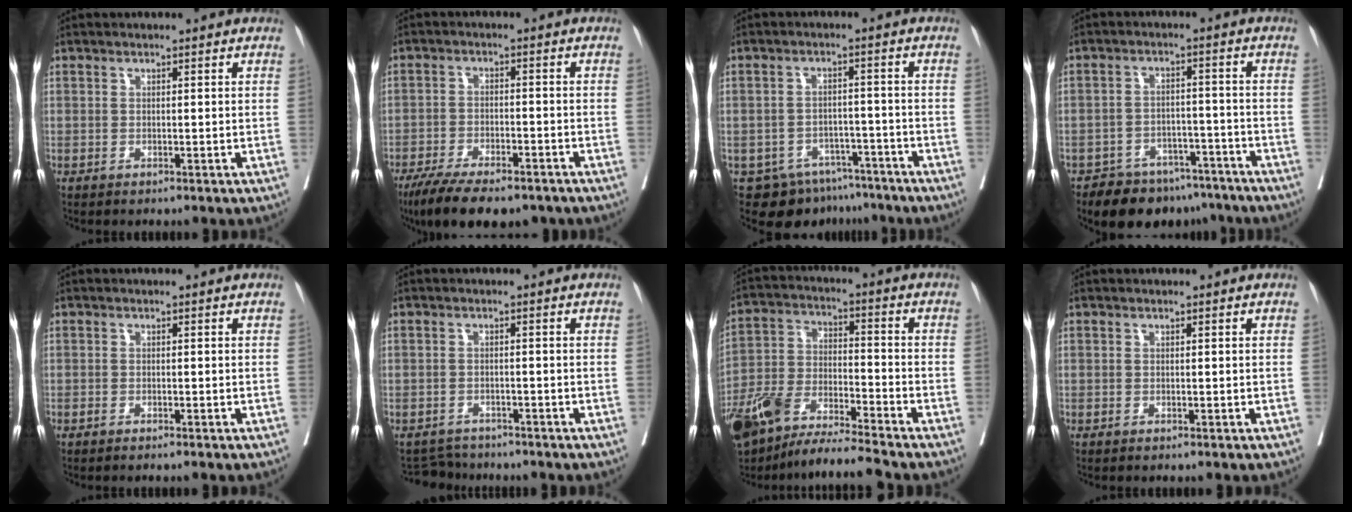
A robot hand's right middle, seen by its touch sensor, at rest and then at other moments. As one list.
[{"total": 13.5, "force": [-10.3, 4.3, 7.6], "torque": [-0.129, -0.017, -0.159]}, {"total": 8.1, "force": [-6.3, 5.0, 1.5], "torque": [-0.014, 0.013, -0.085]}, {"total": 11.2, "force": [-9.2, 5.8, 2.7], "torque": [-0.028, 0.016, -0.124]}, {"total": 1.3, "force": [-1.1, -0.1, 0.7], "torque": [-0.009, 0.000, -0.014]}, {"total": 3.3, "force": [-3.1, 0.7, -0.8], "torque": [0.008, -0.007, -0.051]}, {"total": 12.4, "force": [-10.5, 1.3, 6.3], "torque": [-0.130, -0.001, -0.198]}, {"total": 0.0}]